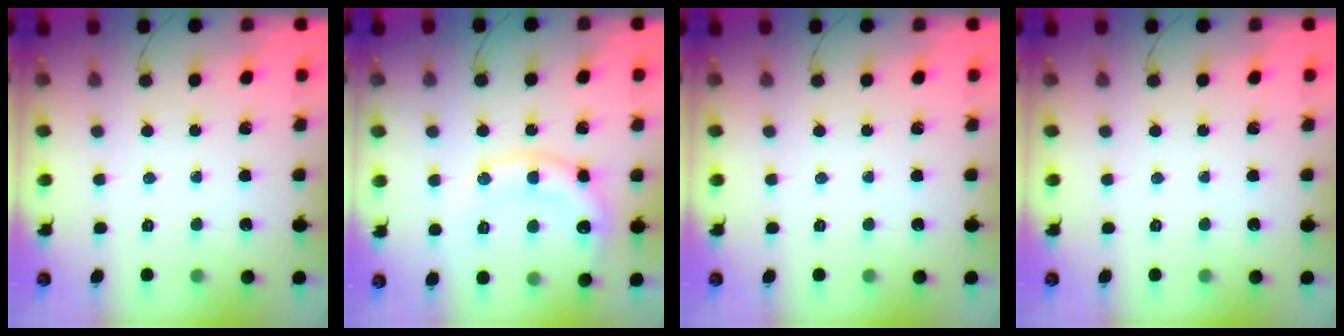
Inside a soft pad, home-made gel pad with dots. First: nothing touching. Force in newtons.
{"total": 13.5, "press": 13.5, "slide": 0.9}
{"total": 0.0}
{"total": 0.0}